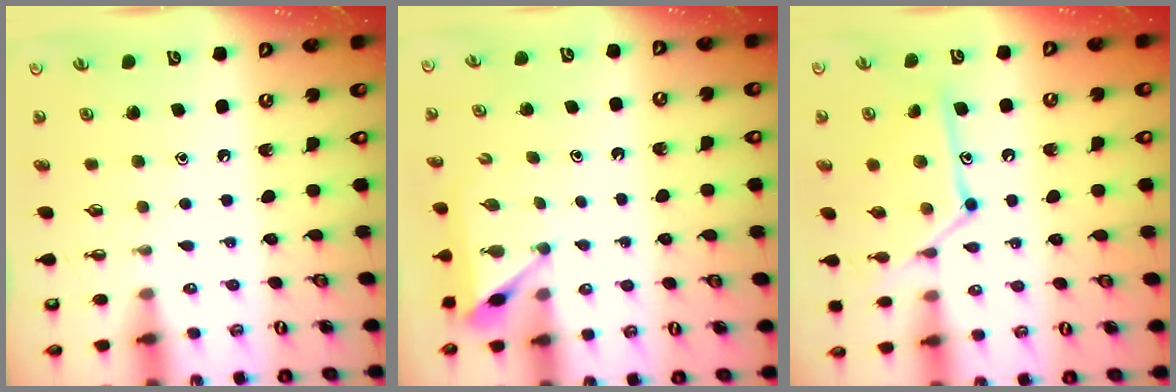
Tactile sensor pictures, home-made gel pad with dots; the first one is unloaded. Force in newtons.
{"total": 4.9, "press": 4.9, "slide": 0.2}
{"total": 12.9, "press": 12.9, "slide": 0.5}